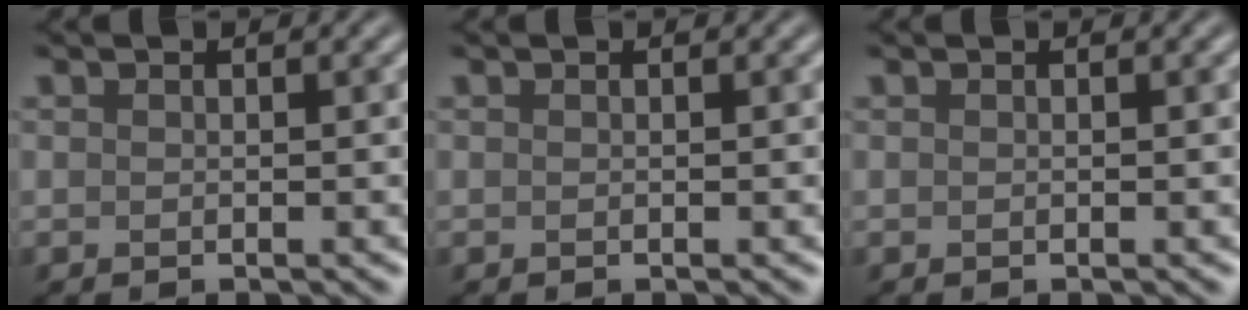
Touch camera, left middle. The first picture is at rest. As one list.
[{"total": 0.0}, {"total": 0.0}]